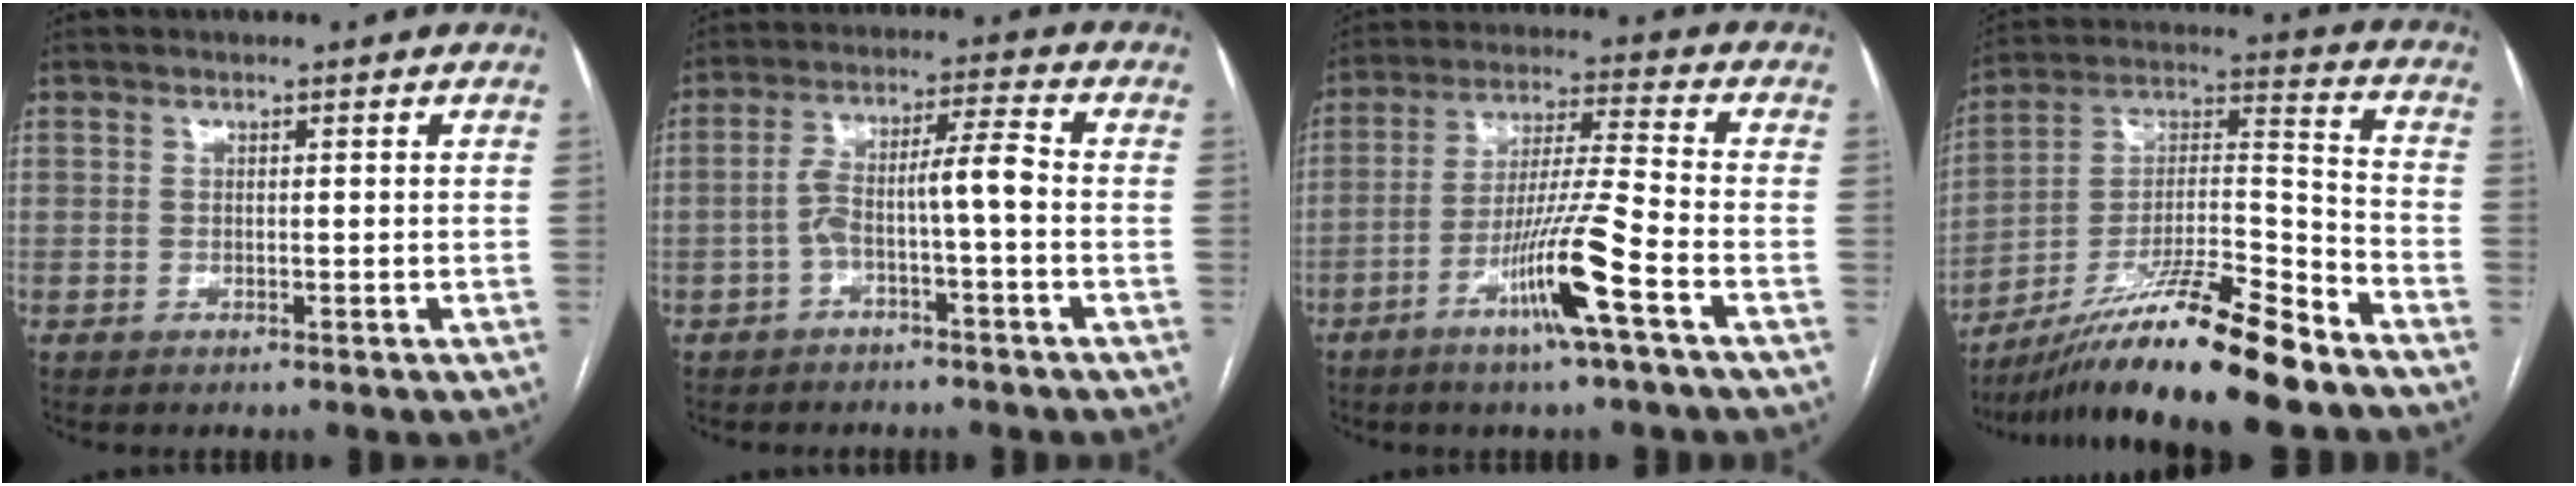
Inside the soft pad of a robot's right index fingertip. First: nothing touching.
{"total": 6.7, "force": [-1.9, 0.5, 6.4], "torque": [-0.116, 0.033, -0.030]}
{"total": 11.5, "force": [-5.5, -1.0, 10.0], "torque": [-0.190, -0.007, -0.105]}
{"total": 18.9, "force": [-14.5, 0.4, 12.2], "torque": [-0.225, -0.008, -0.256]}